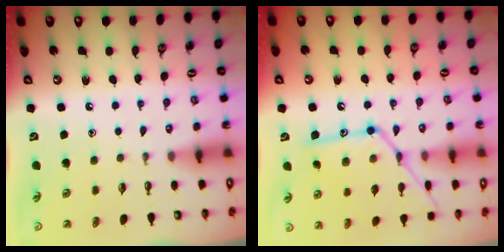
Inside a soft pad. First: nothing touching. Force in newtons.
{"total": 17.5, "press": 17.4, "slide": 1.2}